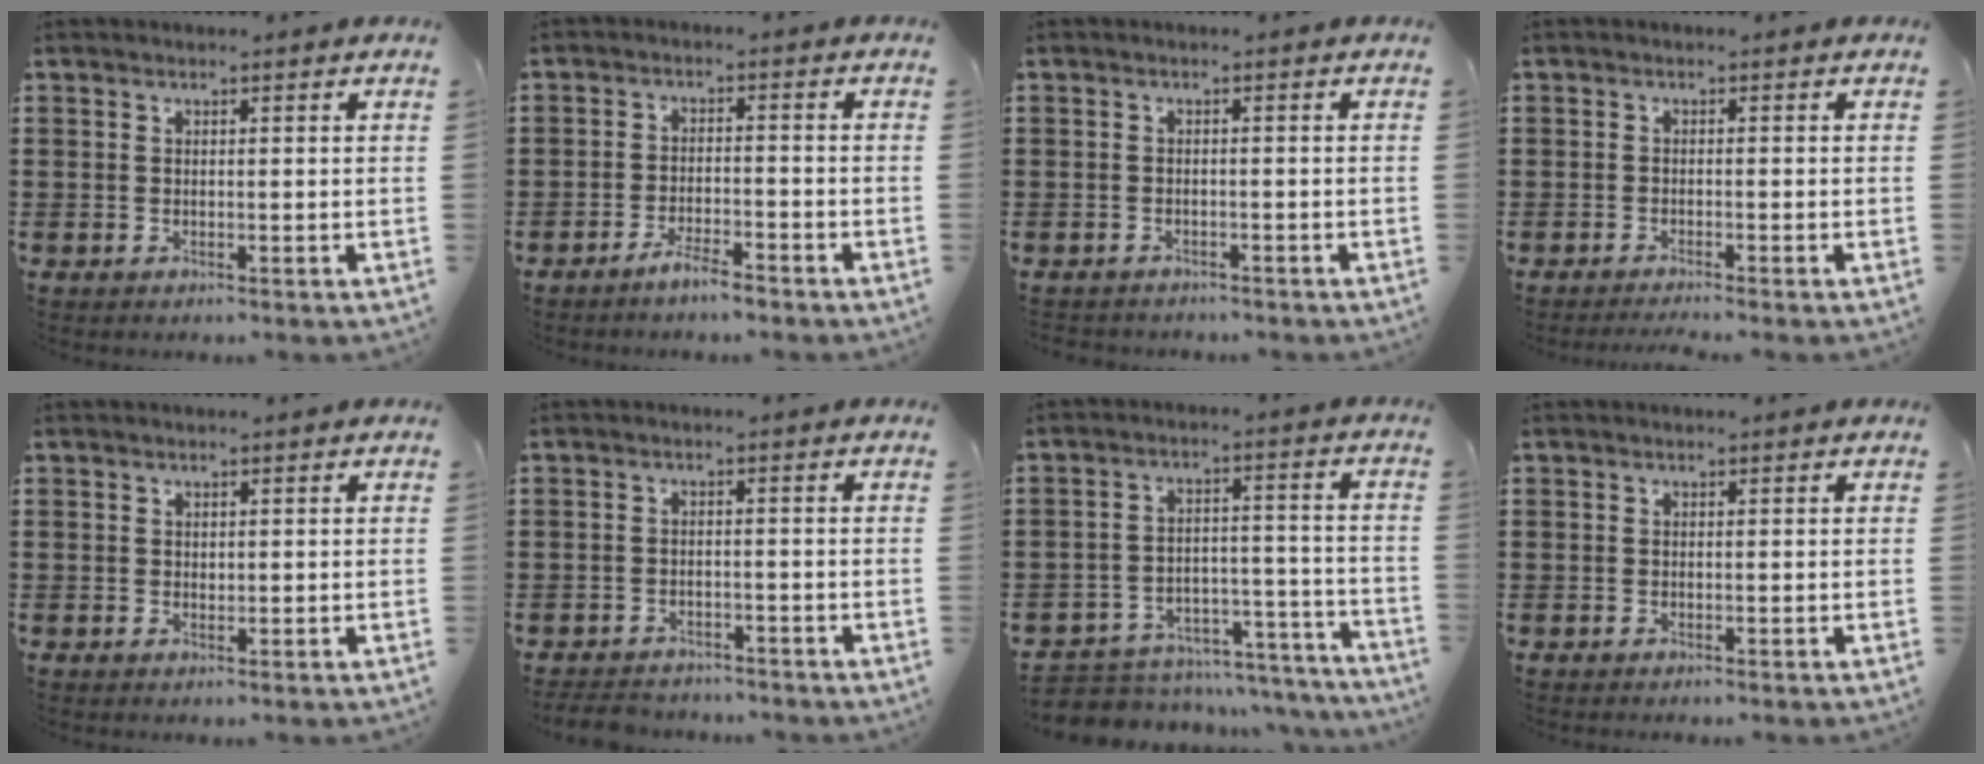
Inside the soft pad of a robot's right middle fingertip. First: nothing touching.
{"total": 3.2, "force": [-3.0, 0.4, 1.2], "torque": [-0.029, 0.003, -0.059]}
{"total": 1.1, "force": [-1.0, 0.2, -0.1], "torque": [-0.003, 0.001, -0.023]}
{"total": 1.0, "force": [-0.9, -0.2, 0.3], "torque": [-0.007, -0.003, -0.016]}
{"total": 0.6, "force": [0.4, 0.4, 0.1], "torque": [0.004, -0.003, 0.008]}
{"total": 2.8, "force": [-2.7, 0.6, 0.1], "torque": [-0.009, 0.000, -0.059]}
{"total": 5.0, "force": [-4.8, 1.5, 0.4], "torque": [-0.011, 0.013, -0.096]}
{"total": 0.0}